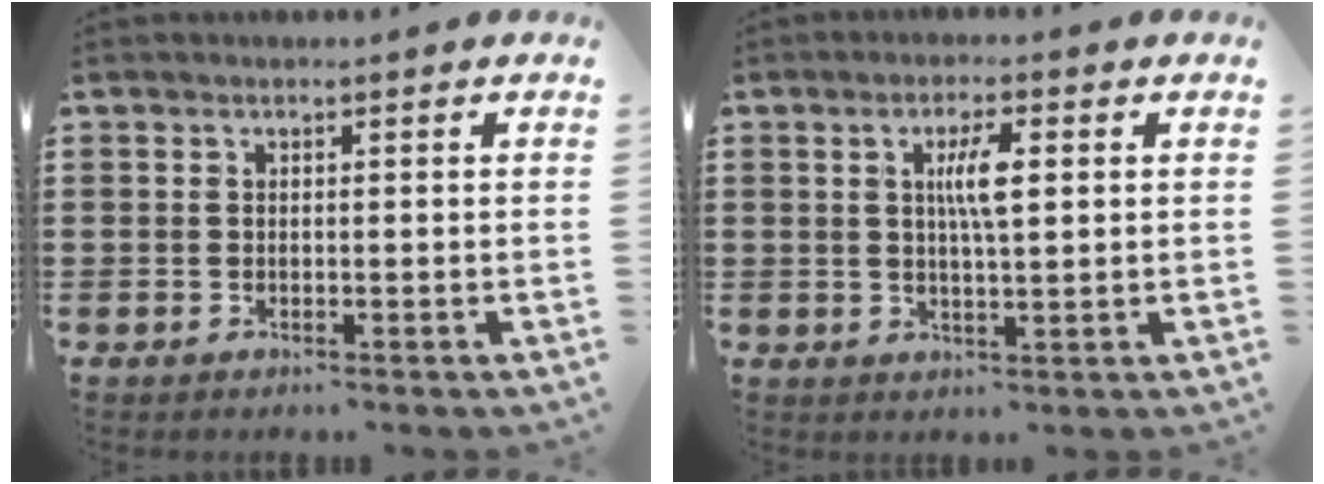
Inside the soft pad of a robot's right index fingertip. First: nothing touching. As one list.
[{"total": 5.0, "force": [1.0, 1.2, 4.8], "torque": [-0.095, 0.008, 0.014]}]